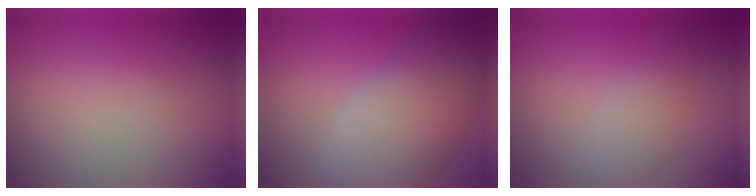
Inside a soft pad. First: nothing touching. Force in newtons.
{"total": 9.8, "press": 9.8, "slide": 0.3}
{"total": 2.7, "press": 2.7, "slide": 0.1}